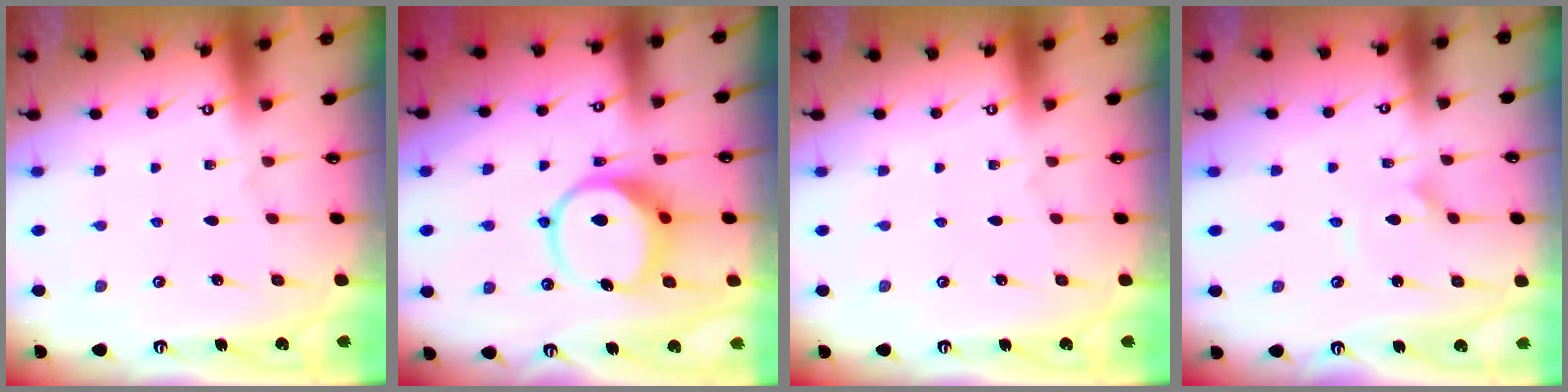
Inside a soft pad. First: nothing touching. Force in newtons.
{"total": 10.0, "press": 9.9, "slide": 1.3}
{"total": 0.0}
{"total": 1.4, "press": 1.4, "slide": 0.1}